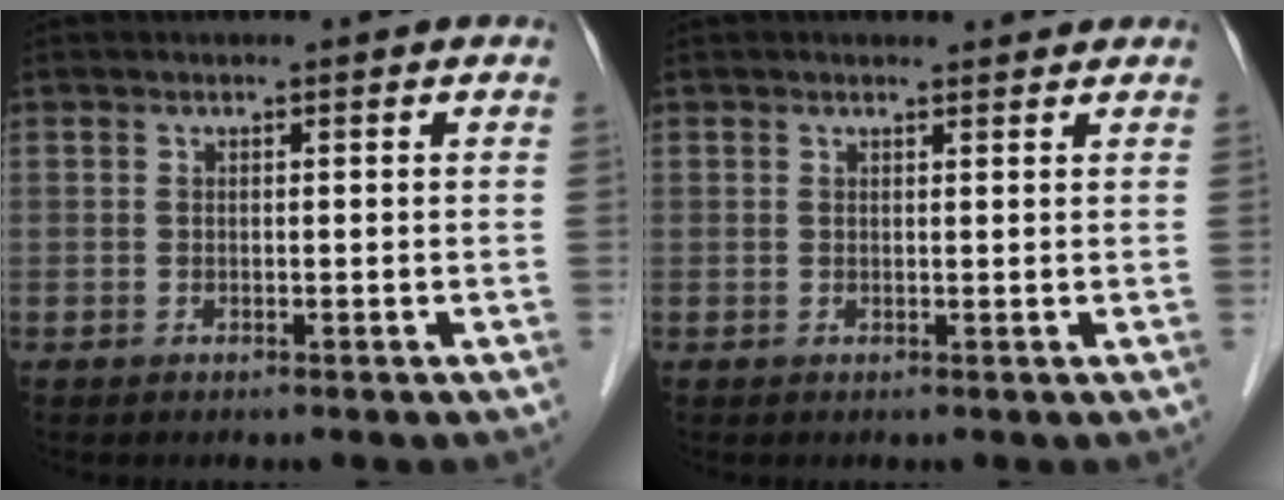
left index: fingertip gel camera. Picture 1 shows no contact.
{"total": 2.7, "force": [2.6, 0.5, 0.7], "torque": [-0.014, 0.012, 0.031]}